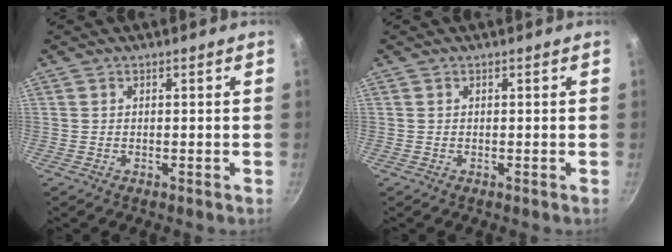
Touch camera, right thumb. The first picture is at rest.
{"total": 0.0}